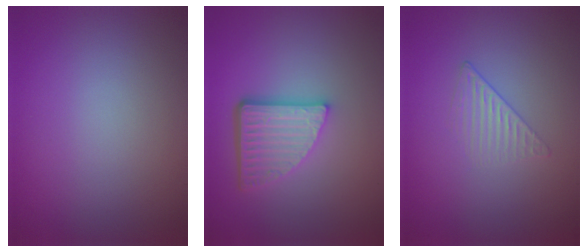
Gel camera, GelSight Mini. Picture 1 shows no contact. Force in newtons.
{"total": 5.1, "press": 3.6, "slide": 3.7}
{"total": 1.3, "press": 0.4, "slide": 1.2}